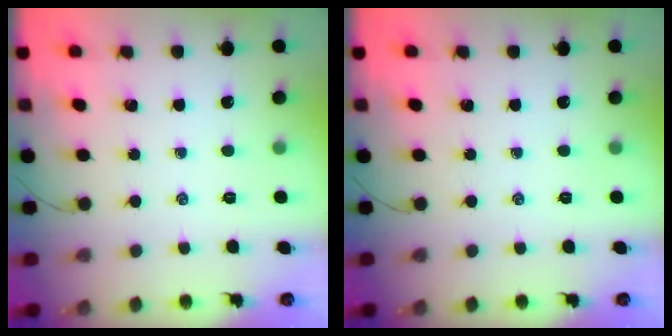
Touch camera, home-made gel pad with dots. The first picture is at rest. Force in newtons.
{"total": 0.0}